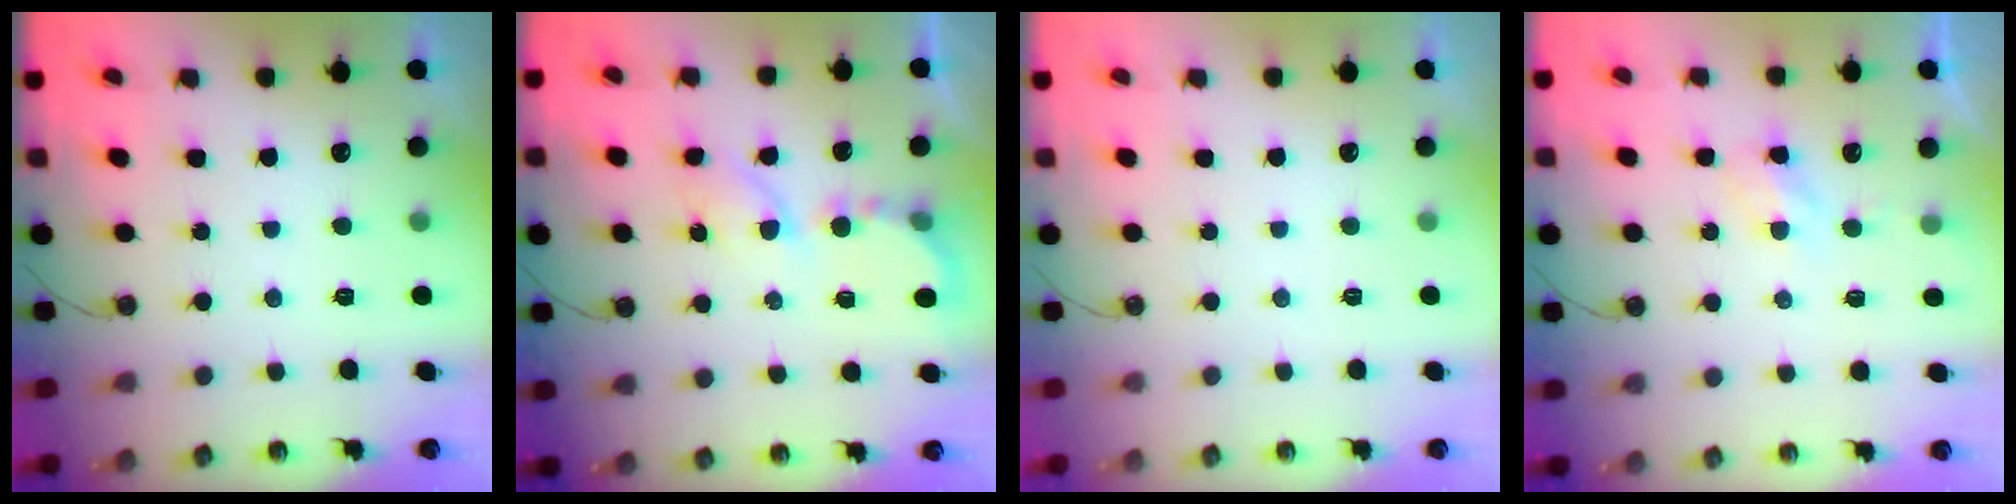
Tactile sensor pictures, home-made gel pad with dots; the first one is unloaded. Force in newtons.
{"total": 6.0, "press": 6.0, "slide": 0.6}
{"total": 0.0}
{"total": 4.4, "press": 4.4, "slide": 0.5}